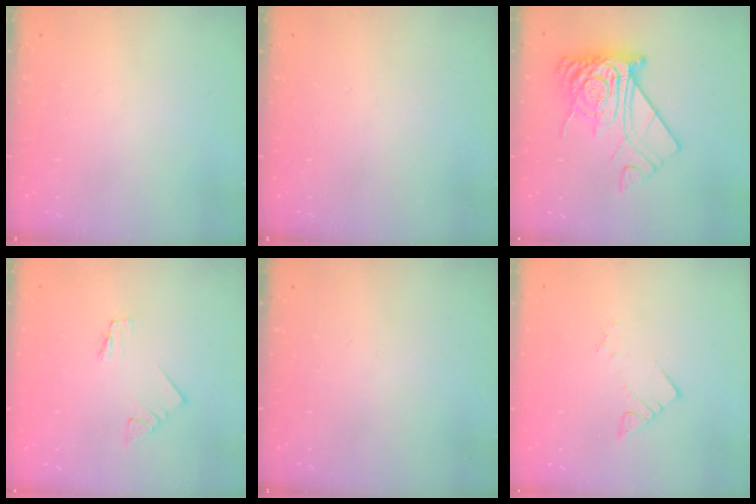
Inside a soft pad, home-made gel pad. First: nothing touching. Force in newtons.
{"total": 0.0}
{"total": 15.6, "press": 15.5, "slide": 1.9}
{"total": 1.2, "press": 1.2, "slide": 0.1}
{"total": 0.0}
{"total": 3.6, "press": 3.6, "slide": 0.1}